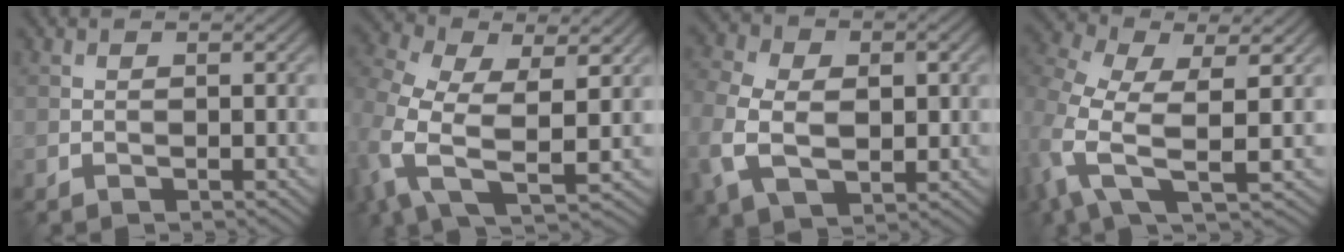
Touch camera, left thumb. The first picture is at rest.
{"total": 9.9, "force": [0.5, 5.8, 8.0], "torque": [-0.212, -0.017, 0.005]}
{"total": 10.6, "force": [-1.1, 7.5, 7.4], "torque": [-0.188, -0.017, -0.010]}
{"total": 8.9, "force": [0.2, 4.5, 7.7], "torque": [-0.192, -0.008, -0.006]}